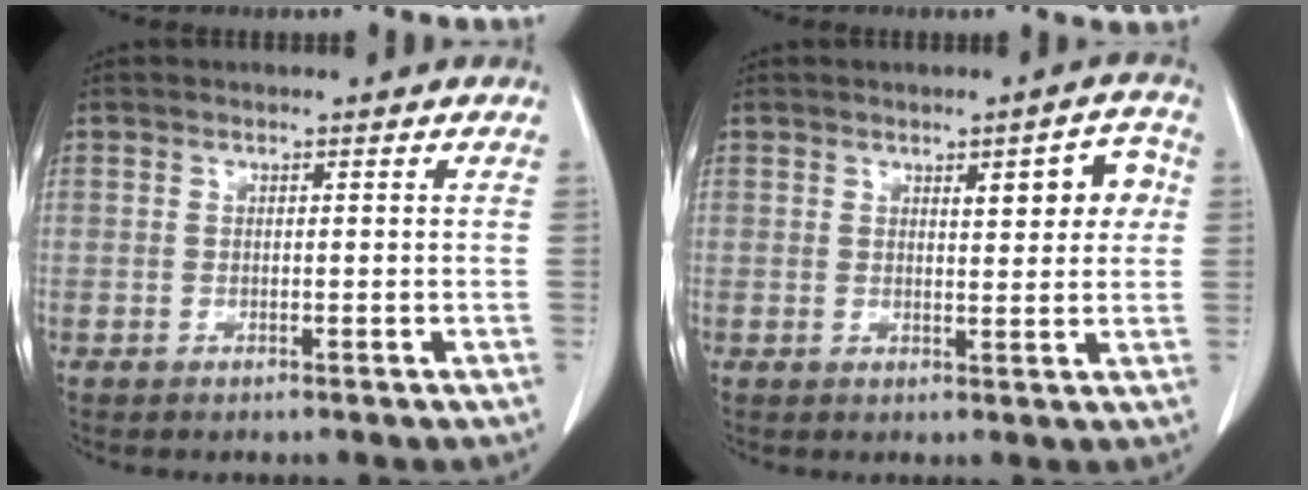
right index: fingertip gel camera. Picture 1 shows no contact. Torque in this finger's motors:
{"motor_torque": [0.16, 0.11, 0.10, 0.04]}